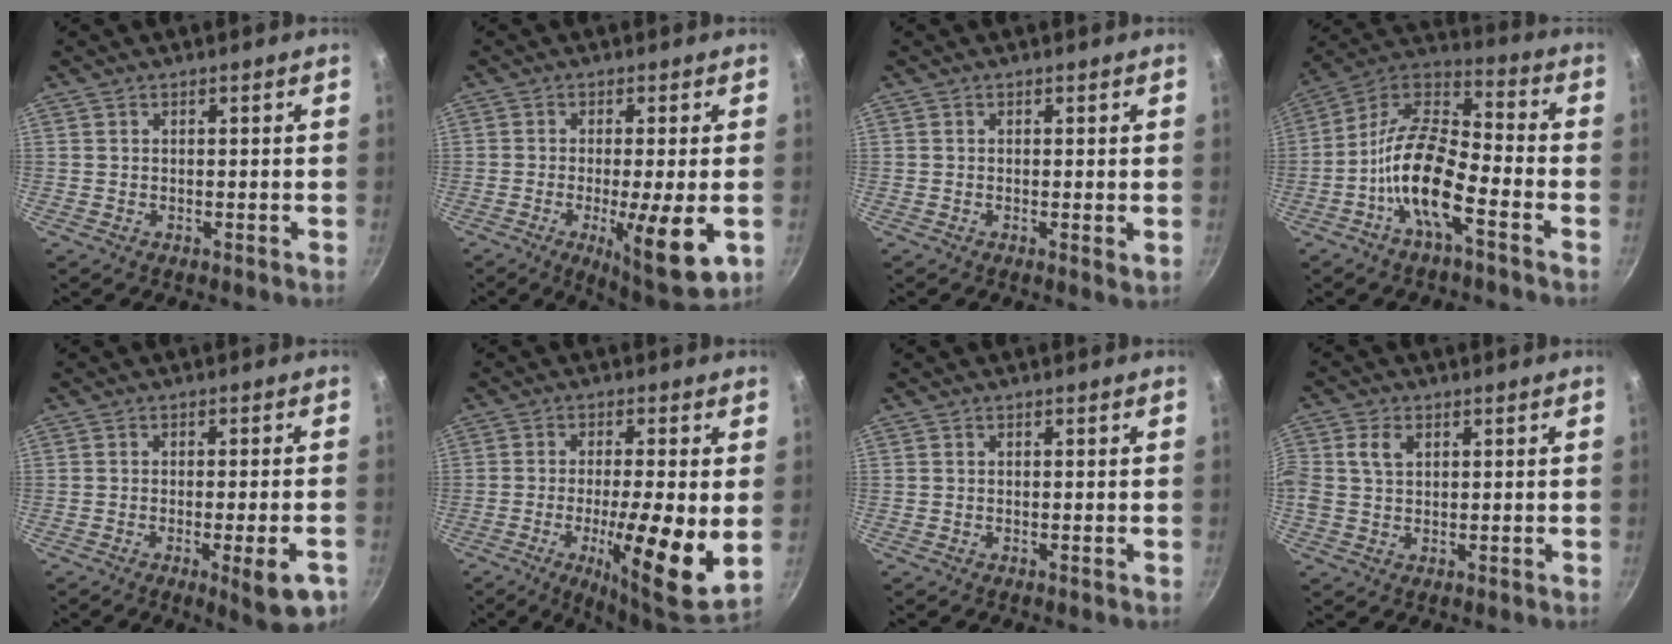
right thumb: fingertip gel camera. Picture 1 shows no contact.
{"total": 11.8, "force": [-2.9, 2.2, 11.3], "torque": [-0.174, -0.008, -0.038]}
{"total": 1.3, "force": [0.0, 0.2, 1.2], "torque": [-0.019, -0.009, -0.003]}
{"total": 15.1, "force": [-6.2, 5.7, 12.6], "torque": [-0.232, 0.052, -0.139]}
{"total": 8.1, "force": [-3.5, 1.7, 7.1], "torque": [-0.078, 0.005, -0.042]}
{"total": 15.5, "force": [-2.4, 3.0, 15.0], "torque": [-0.223, -0.017, -0.042]}
{"total": 0.0}
{"total": 4.9, "force": [1.3, 3.4, 3.2], "torque": [-0.060, 0.005, 0.020]}